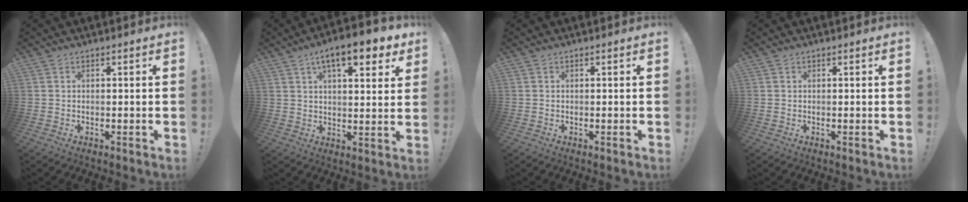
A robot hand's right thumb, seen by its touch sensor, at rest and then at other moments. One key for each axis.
{"total": 11.6, "fx": 6.5, "fy": 3.6, "fz": 8.9, "tx": -0.135, "ty": -0.025, "tz": 0.105}
{"total": 0.0}
{"total": 0.0}